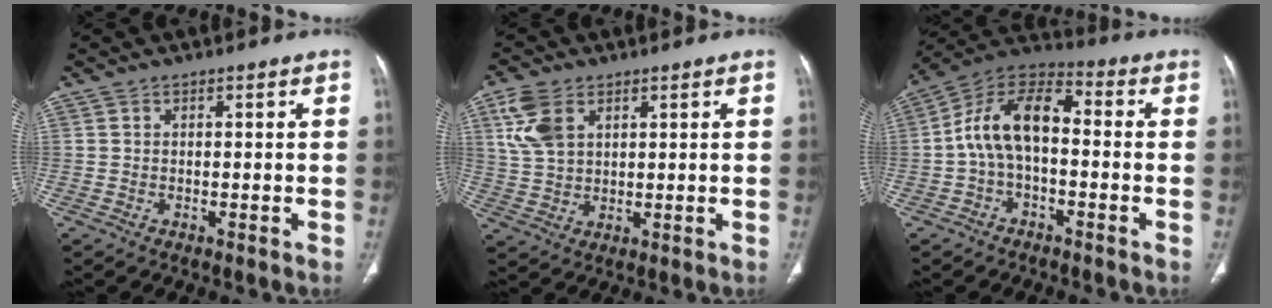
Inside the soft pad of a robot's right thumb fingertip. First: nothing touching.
{"total": 9.8, "force": [4.3, 6.0, 6.4], "torque": [-0.131, -0.007, 0.093]}
{"total": 12.5, "force": [-0.8, 7.2, 10.2], "torque": [-0.177, 0.043, -0.027]}